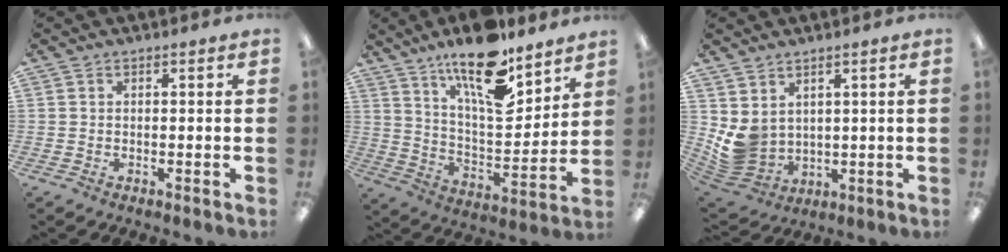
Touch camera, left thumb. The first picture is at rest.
{"total": 17.9, "force": [12.6, 6.2, 11.1], "torque": [-0.187, -0.077, 0.212]}
{"total": 6.4, "force": [2.5, 5.1, 2.9], "torque": [-0.079, -0.027, 0.053]}